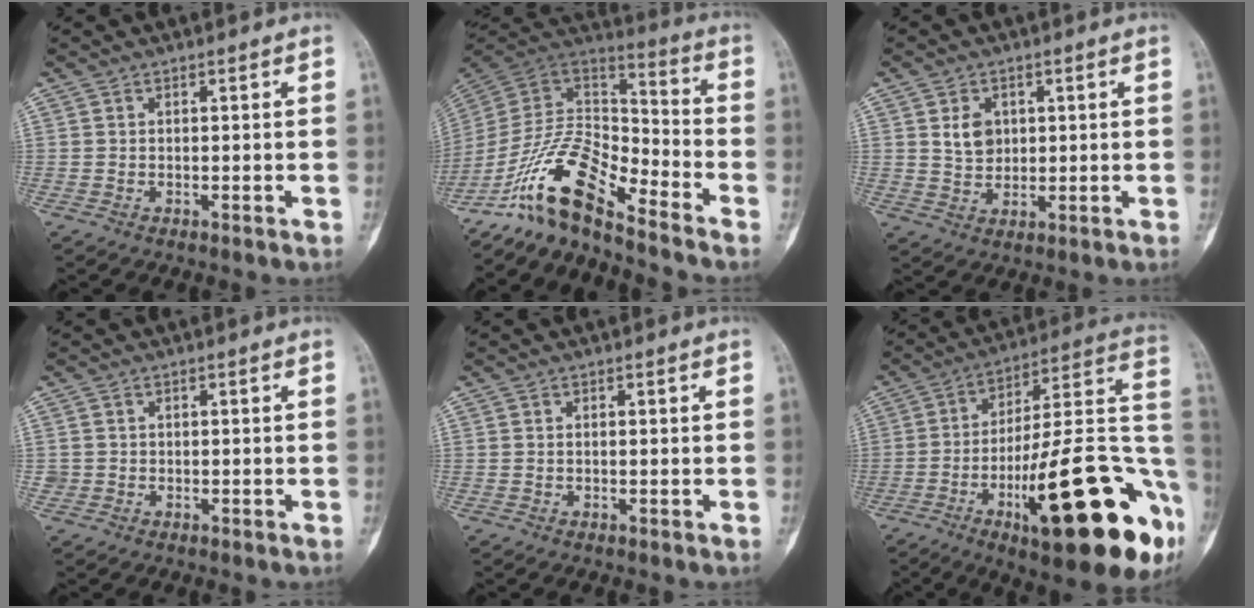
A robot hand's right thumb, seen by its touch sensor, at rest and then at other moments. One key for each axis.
{"total": 14.5, "fx": -11.2, "fy": 3.9, "fz": 8.3, "tx": -0.147, "ty": 0.098, "tz": -0.219}
{"total": 5.0, "fx": 1.4, "fy": 3.9, "fz": 2.8, "tx": -0.029, "ty": -0.010, "tz": 0.028}
{"total": 0.9, "fx": -0.1, "fy": 0.9, "fz": 0.0, "tx": 0.007, "ty": 0.005, "tz": -0.002}
{"total": 0.0}
{"total": 31.1, "fx": -11.5, "fy": 8.2, "fz": 27.7, "tx": -0.342, "ty": 0.041, "tz": -0.166}